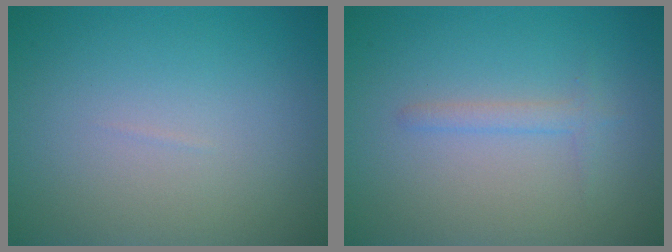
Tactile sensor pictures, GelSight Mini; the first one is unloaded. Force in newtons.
{"total": 1.2, "press": 1.2, "slide": 0.1}